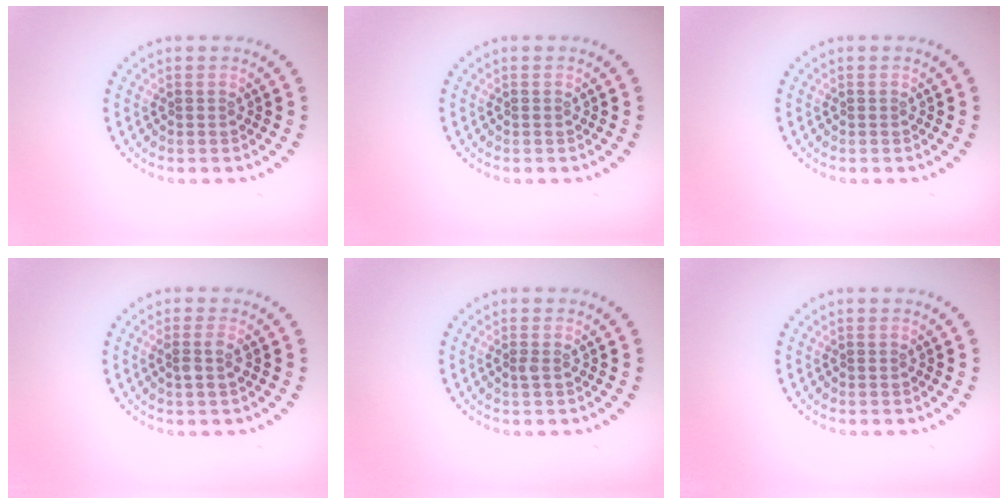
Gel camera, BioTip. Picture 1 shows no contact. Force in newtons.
{"total": 0.0}
{"total": 0.0}
{"total": 1.4, "press": 1.2, "slide": 0.7}
{"total": 0.6, "press": 0.4, "slide": 0.3}
{"total": 0.0}